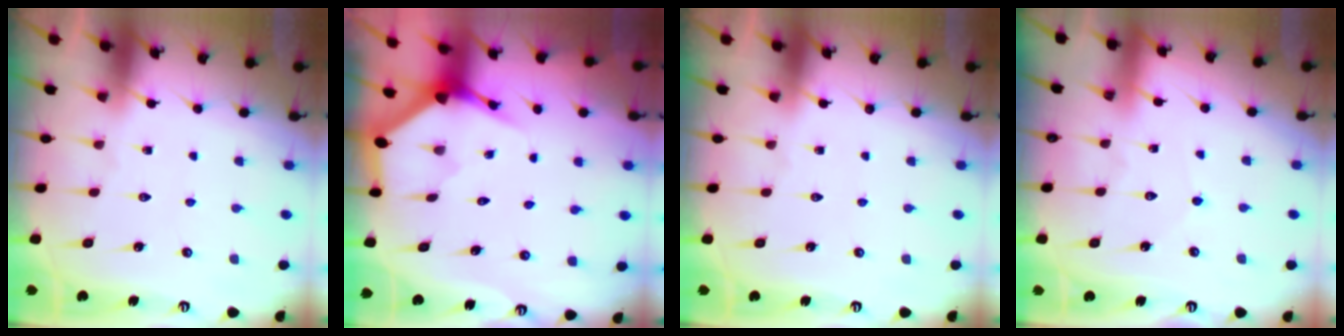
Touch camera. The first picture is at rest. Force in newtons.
{"total": 3.6, "press": 3.6, "slide": 0.1}
{"total": 0.0}
{"total": 2.6, "press": 2.6, "slide": 0.2}